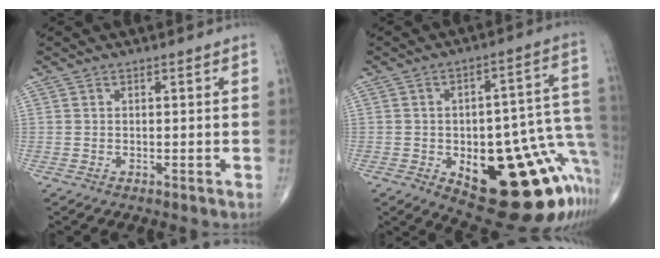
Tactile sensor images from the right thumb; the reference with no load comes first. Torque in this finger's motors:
{"motor_torque": [2.72, 2.29, 1.17, -1.40, 0.38]}